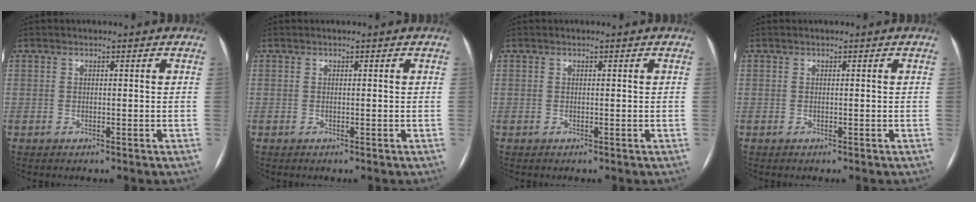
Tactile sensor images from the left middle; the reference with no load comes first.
{"total": 0.0}
{"total": 0.0}
{"total": 0.0}